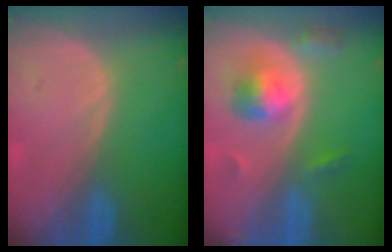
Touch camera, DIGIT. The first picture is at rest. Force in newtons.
{"total": 5.7, "press": 5.4, "slide": 1.8}